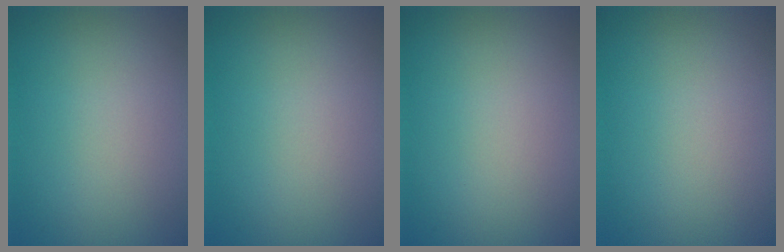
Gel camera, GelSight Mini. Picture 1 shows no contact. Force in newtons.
{"total": 0.0}
{"total": 0.0}
{"total": 0.0}